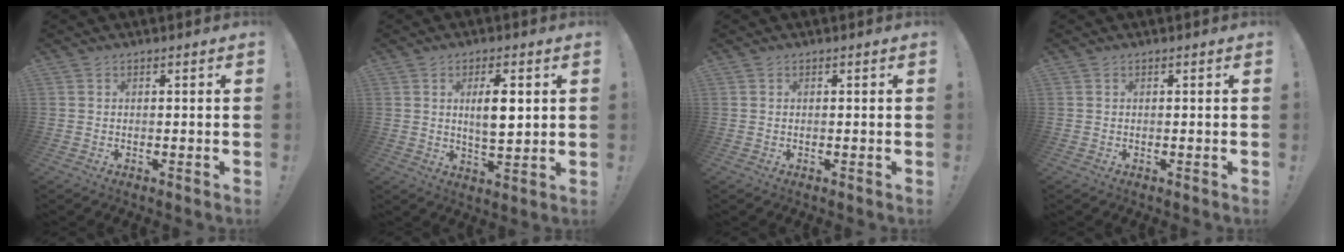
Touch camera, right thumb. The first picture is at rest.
{"total": 8.4, "force": [2.1, 3.0, 7.5], "torque": [-0.122, -0.007, 0.030]}
{"total": 0.0}
{"total": 0.0}